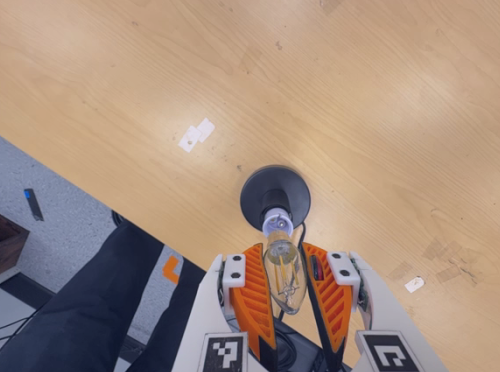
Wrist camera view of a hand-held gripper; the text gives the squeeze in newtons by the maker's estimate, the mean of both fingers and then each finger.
{"total": 14.9, "left": 16.8, "right": 12.9}